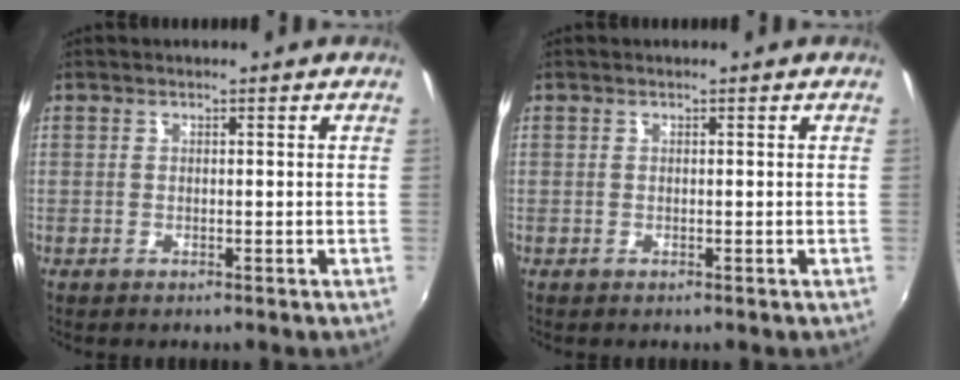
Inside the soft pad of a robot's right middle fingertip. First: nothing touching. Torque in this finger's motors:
{"motor_torque": [-0.02, 0.00, 0.00, 0.00]}